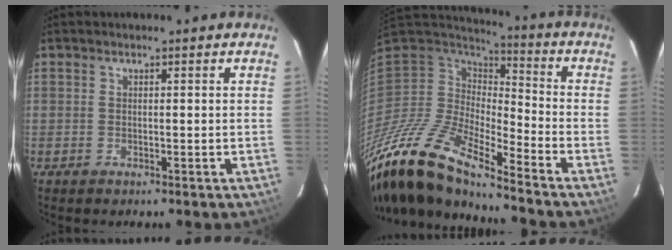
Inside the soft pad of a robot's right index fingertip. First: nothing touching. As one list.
[{"total": 20.8, "force": [-16.5, 3.6, 12.1], "torque": [-0.237, -0.042, -0.329]}]